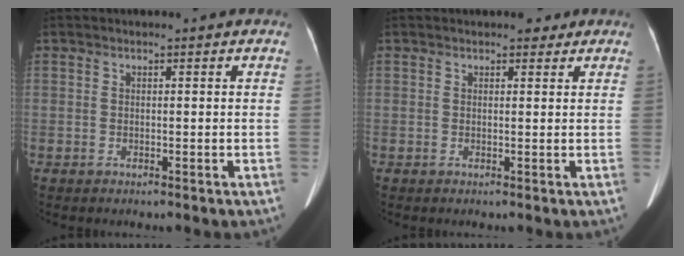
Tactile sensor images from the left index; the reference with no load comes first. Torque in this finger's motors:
{"motor_torque": [0.00, -0.10, -0.01, -0.02]}